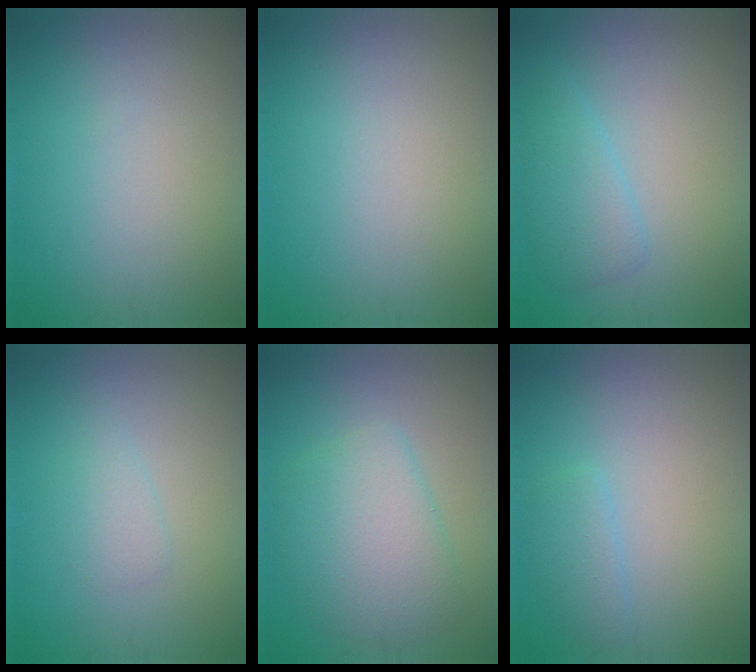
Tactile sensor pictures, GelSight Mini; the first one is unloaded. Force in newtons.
{"total": 0.0}
{"total": 2.6, "press": 2.6, "slide": 0.1}
{"total": 1.4, "press": 1.4, "slide": 0.1}
{"total": 5.0, "press": 5.0, "slide": 0.2}
{"total": 1.6, "press": 1.6, "slide": 0.0}